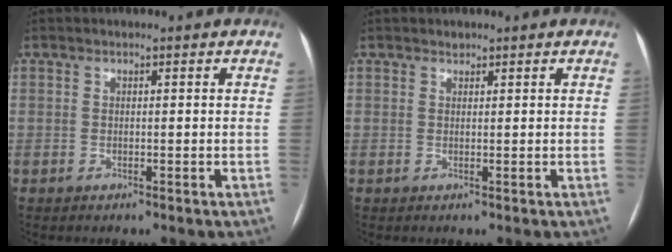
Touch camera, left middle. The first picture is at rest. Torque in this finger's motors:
{"motor_torque": [-0.01, -0.01, -0.02, -0.01]}